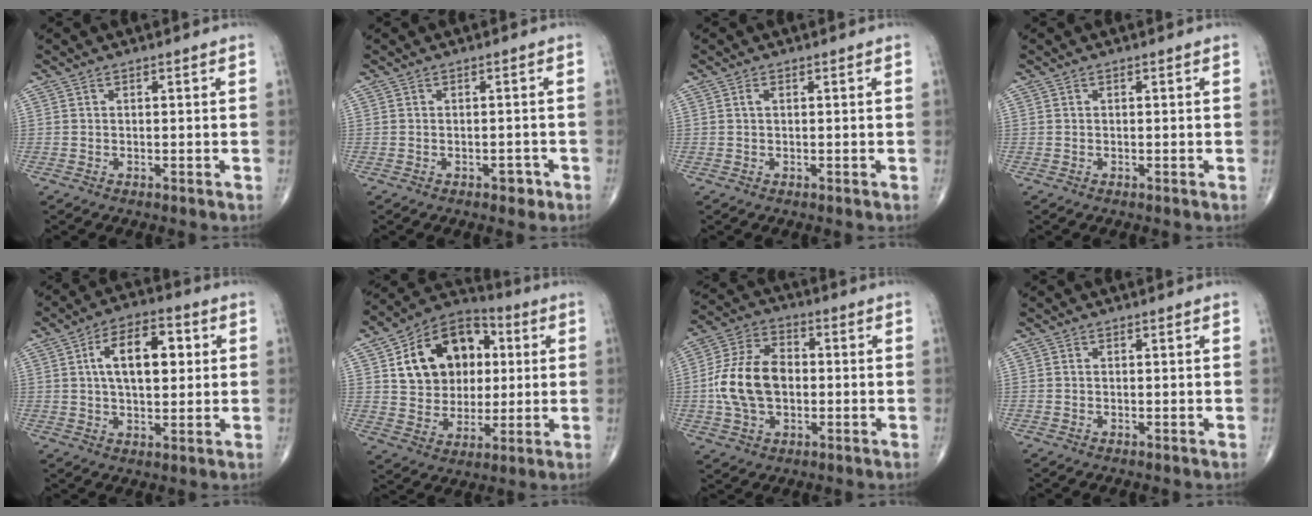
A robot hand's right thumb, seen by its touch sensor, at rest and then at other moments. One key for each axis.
{"total": 2.0, "fx": -1.1, "fy": 1.1, "fz": 1.1, "tx": -0.011, "ty": 0.008, "tz": -0.013}
{"total": 0.9, "fx": 0.2, "fy": 0.4, "fz": 0.7, "tx": -0.014, "ty": 0.001, "tz": 0.002}
{"total": 0.0}
{"total": 10.8, "fx": 2.1, "fy": 5.8, "fz": 8.9, "tx": -0.118, "ty": 0.009, "tz": 0.030}
{"total": 18.4, "fx": 4.3, "fy": 13.8, "fz": 11.3, "tx": -0.144, "ty": 0.007, "tz": 0.072}
{"total": 13.7, "fx": -0.9, "fy": 9.1, "fz": 10.2, "tx": -0.190, "ty": 0.025, "tz": -0.018}
{"total": 0.0}